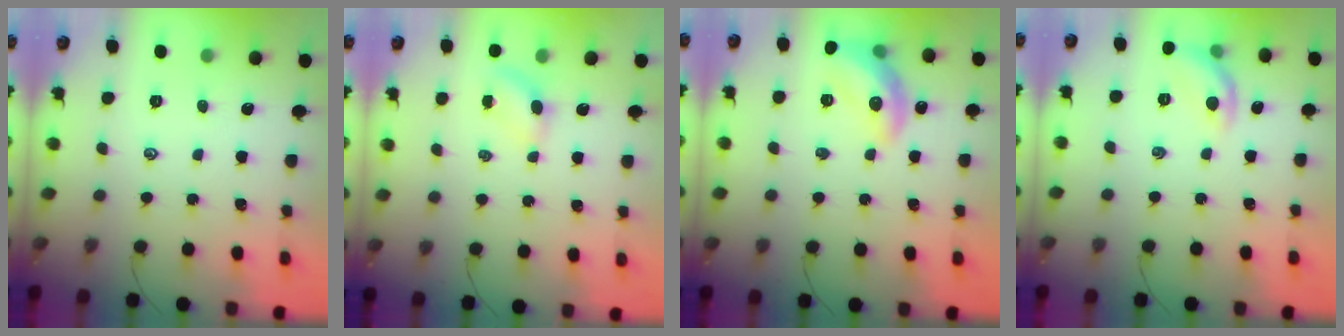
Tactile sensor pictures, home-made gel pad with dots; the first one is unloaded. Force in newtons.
{"total": 3.5, "press": 3.4, "slide": 1.0}
{"total": 13.1, "press": 13.0, "slide": 1.8}
{"total": 8.9, "press": 8.9, "slide": 0.6}